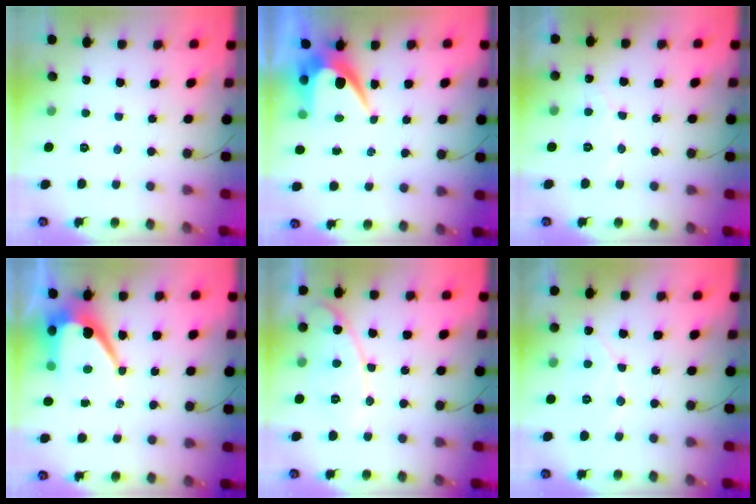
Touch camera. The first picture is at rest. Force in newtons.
{"total": 6.5, "press": 6.5, "slide": 0.6}
{"total": 4.9, "press": 4.9, "slide": 0.3}
{"total": 11.5, "press": 11.5, "slide": 0.9}
{"total": 12.1, "press": 12.0, "slide": 1.1}
{"total": 6.4, "press": 6.3, "slide": 0.4}